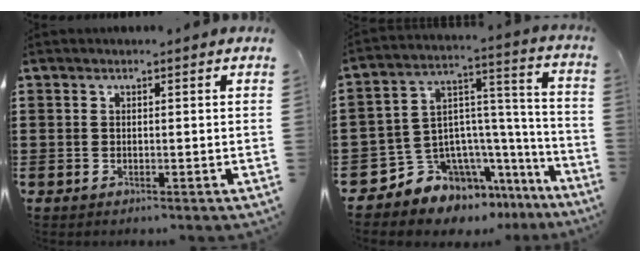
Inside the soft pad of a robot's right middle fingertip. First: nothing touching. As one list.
[{"total": 9.3, "force": [-7.4, 5.5, 1.5], "torque": [-0.065, -0.006, -0.141]}]